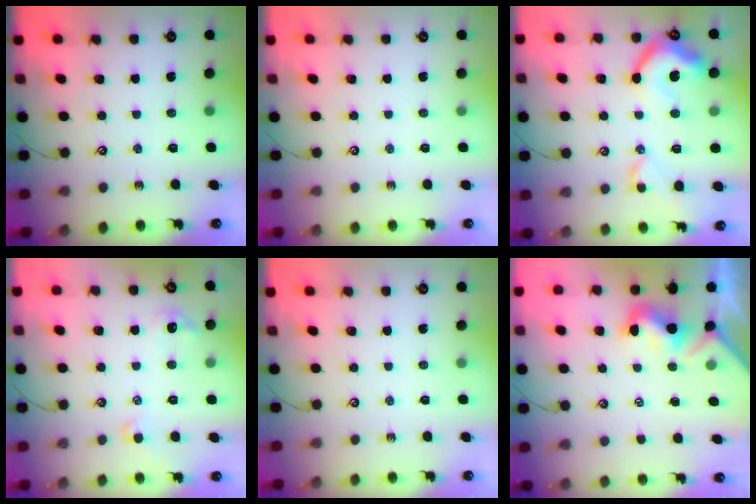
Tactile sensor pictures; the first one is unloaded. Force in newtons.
{"total": 0.0}
{"total": 13.1, "press": 13.0, "slide": 2.0}
{"total": 1.9, "press": 1.9, "slide": 0.4}
{"total": 0.0}
{"total": 1.0, "press": 0.7, "slide": 0.6}